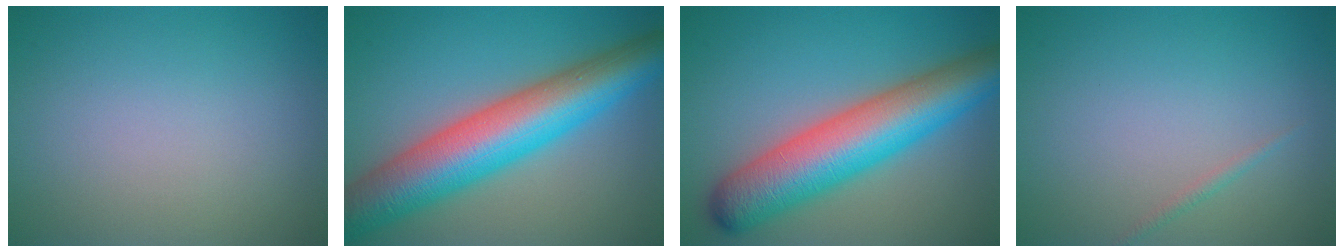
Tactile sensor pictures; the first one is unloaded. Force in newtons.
{"total": 11.2, "press": 11.2, "slide": 0.2}
{"total": 10.4, "press": 10.4, "slide": 0.2}
{"total": 0.7, "press": 0.7, "slide": 0.0}